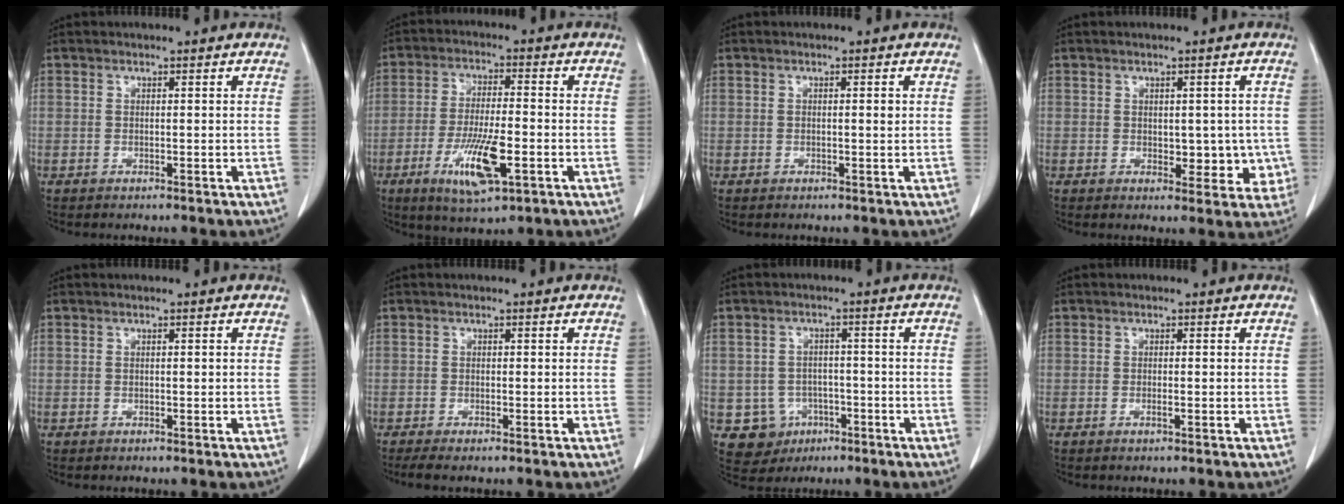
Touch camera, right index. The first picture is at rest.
{"total": 10.4, "force": [-4.1, 2.1, 9.4], "torque": [-0.179, -0.015, -0.068]}
{"total": 0.8, "force": [0.0, 0.1, 0.8], "torque": [-0.012, 0.000, 0.000]}
{"total": 5.5, "force": [-0.6, 3.4, 4.3], "torque": [-0.033, 0.005, -0.001]}
{"total": 0.0}
{"total": 2.7, "force": [-2.2, 0.3, 1.6], "torque": [-0.026, -0.007, -0.034]}
{"total": 6.2, "force": [-2.2, 5.7, 0.9], "torque": [-0.013, 0.011, -0.021]}
{"total": 0.7, "force": [-0.4, 0.0, 0.6], "torque": [-0.014, -0.001, -0.007]}